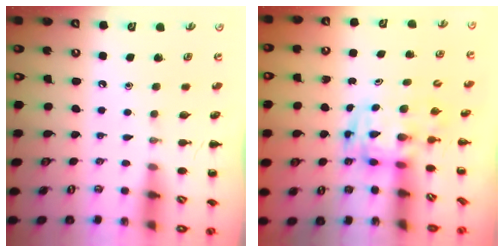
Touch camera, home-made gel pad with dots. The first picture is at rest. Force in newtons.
{"total": 2.9, "press": 2.9, "slide": 0.6}